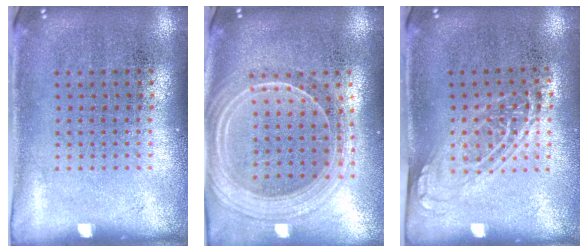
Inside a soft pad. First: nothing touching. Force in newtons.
{"total": 2.3, "press": 2.0, "slide": 1.1}
{"total": 1.4, "press": 1.1, "slide": 0.8}